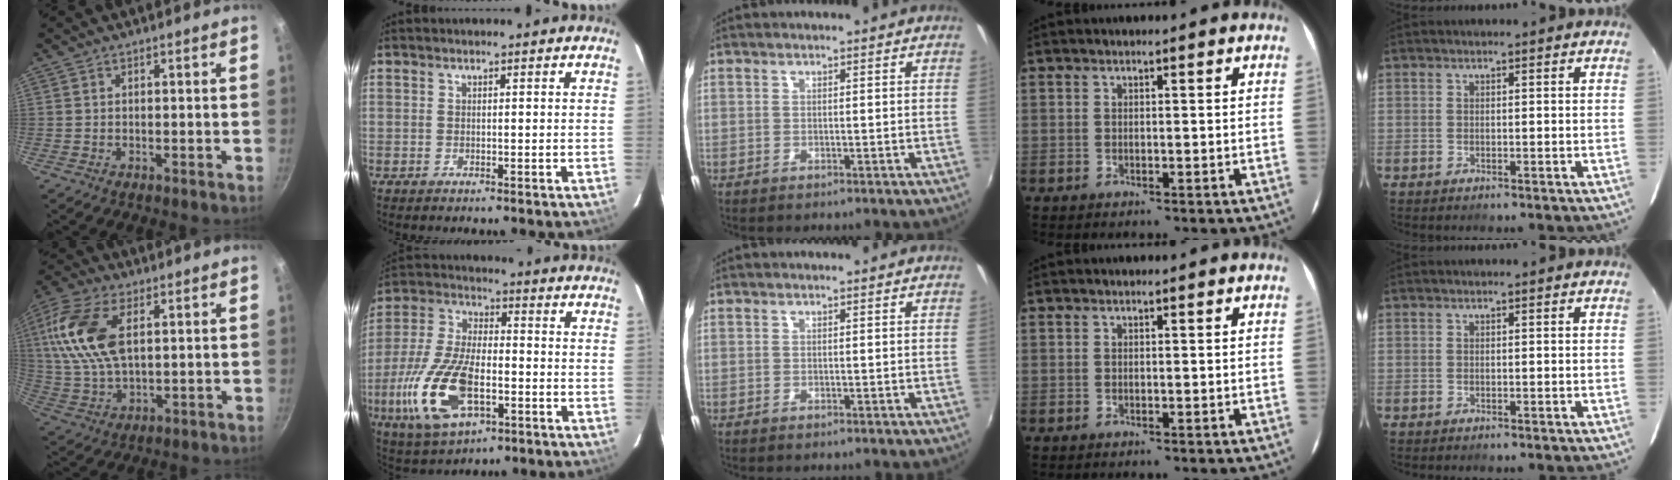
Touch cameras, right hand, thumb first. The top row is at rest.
{"thumb": {"total": 16.0, "force": [4.3, 8.6, 12.8], "torque": [-0.254, -0.004, 0.082]}, "index": {"total": 18.2, "force": [-6.1, 8.6, 14.8], "torque": [-0.332, -0.017, -0.108]}}